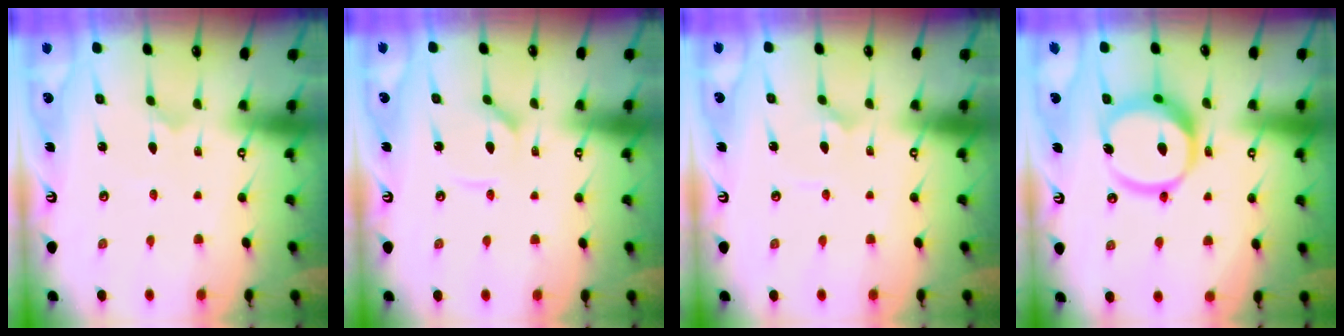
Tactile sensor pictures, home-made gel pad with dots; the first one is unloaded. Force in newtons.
{"total": 2.5, "press": 2.5, "slide": 0.4}
{"total": 2.4, "press": 2.4, "slide": 0.2}
{"total": 15.6, "press": 15.5, "slide": 2.0}